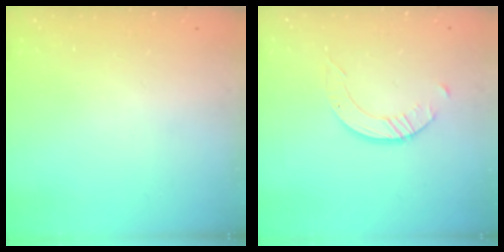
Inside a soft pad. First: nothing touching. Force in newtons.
{"total": 2.4, "press": 2.4, "slide": 0.3}